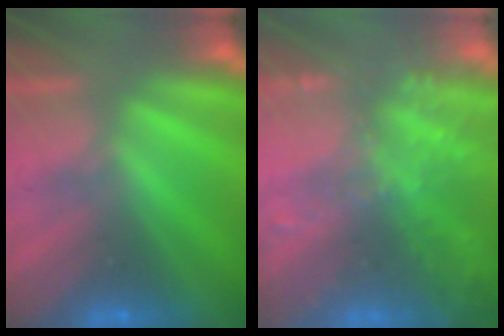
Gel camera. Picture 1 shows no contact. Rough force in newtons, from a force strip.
{"total": 9.7}